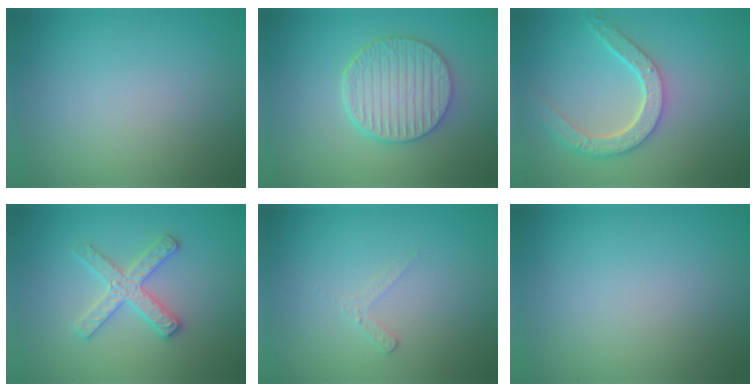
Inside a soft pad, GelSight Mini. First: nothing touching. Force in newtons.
{"total": 5.5, "press": 4.5, "slide": 3.1}
{"total": 4.6, "press": 3.7, "slide": 2.7}
{"total": 2.9, "press": 2.9, "slide": 0.5}
{"total": 1.2, "press": 1.1, "slide": 0.3}
{"total": 0.0}